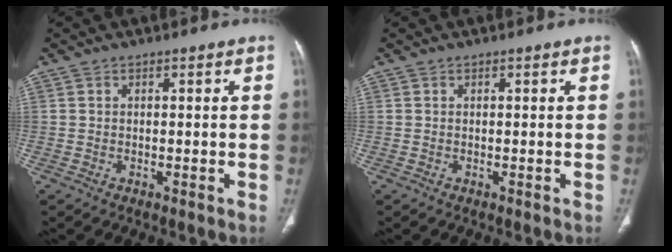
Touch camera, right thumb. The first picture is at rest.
{"total": 0.0}